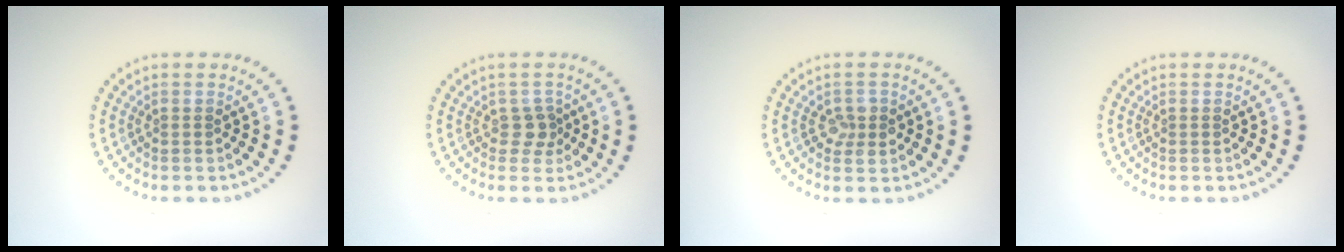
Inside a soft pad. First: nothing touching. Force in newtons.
{"total": 1.5, "press": 1.2, "slide": 0.9}
{"total": 2.0, "press": 1.9, "slide": 0.3}
{"total": 0.0}